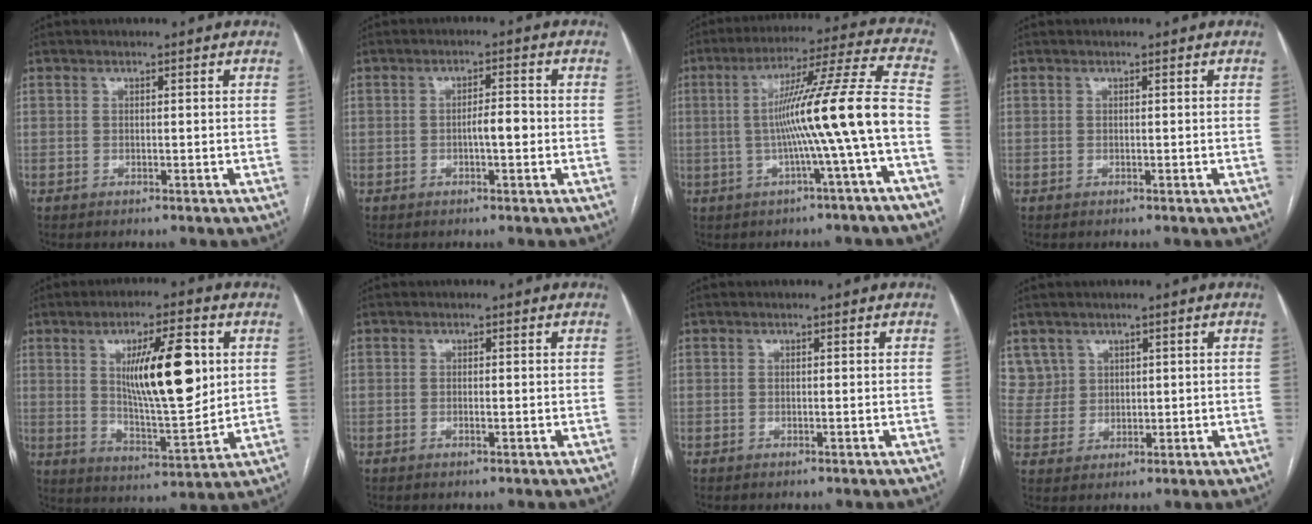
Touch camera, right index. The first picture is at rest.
{"total": 3.1, "force": [-0.7, 0.7, 2.9], "torque": [-0.046, 0.004, -0.011]}
{"total": 14.3, "force": [-2.6, -2.0, 13.9], "torque": [-0.222, 0.019, -0.043]}
{"total": 0.0}
{"total": 14.3, "force": [3.5, 3.1, 13.5], "torque": [-0.227, -0.001, 0.062]}
{"total": 0.8, "force": [-0.2, 0.2, 0.8], "torque": [-0.017, -0.001, -0.003]}
{"total": 0.0}
{"total": 5.1, "force": [2.9, 4.2, -0.2], "torque": [0.013, 0.008, 0.061]}